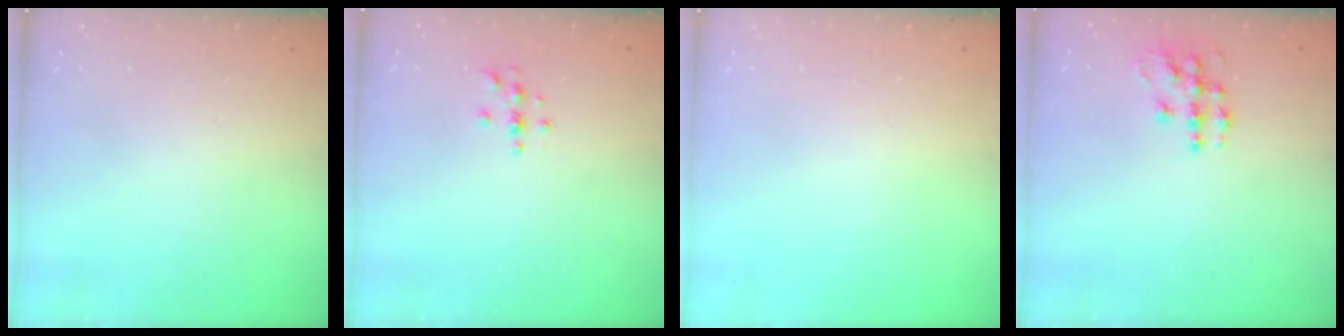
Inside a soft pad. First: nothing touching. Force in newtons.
{"total": 3.0, "press": 3.0, "slide": 0.4}
{"total": 0.0}
{"total": 10.6, "press": 10.6, "slide": 0.6}